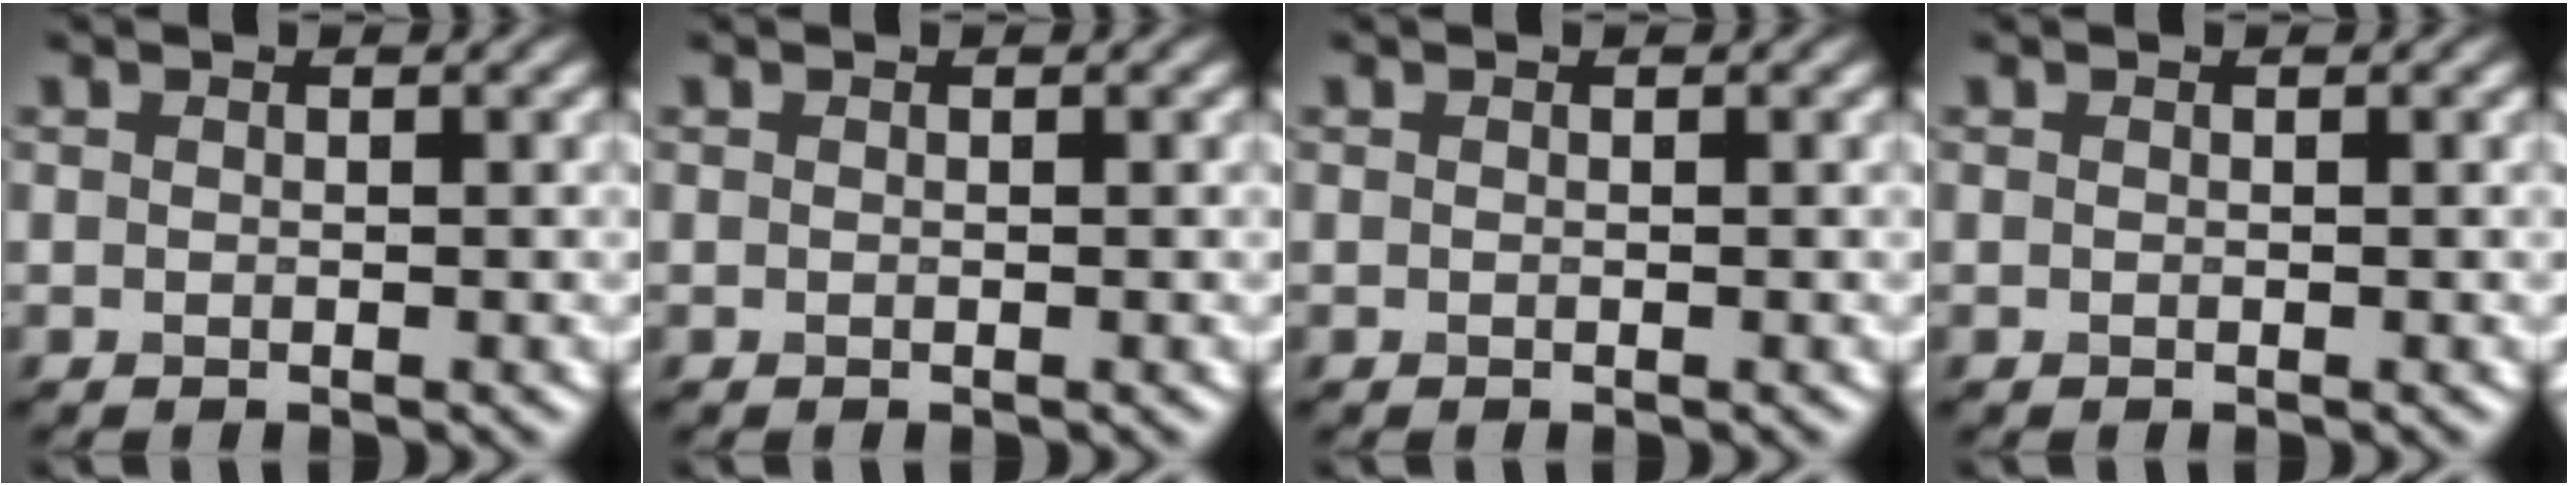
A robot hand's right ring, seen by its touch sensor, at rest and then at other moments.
{"total": 0.0}
{"total": 0.0}
{"total": 0.0}